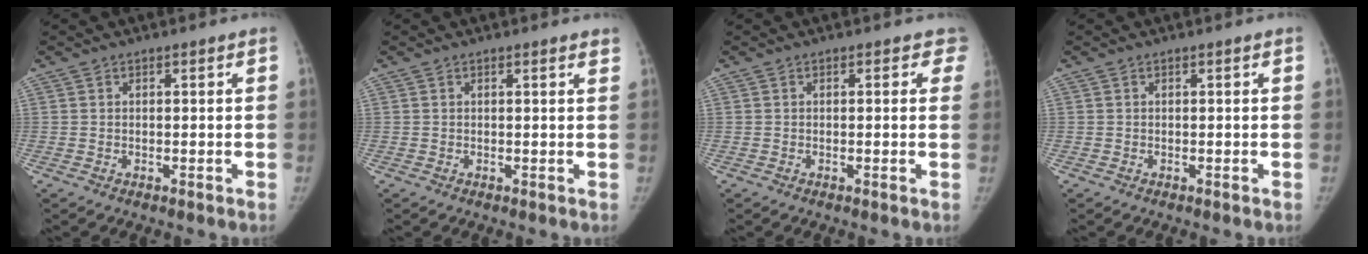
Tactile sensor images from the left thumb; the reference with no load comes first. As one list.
[{"total": 1.2, "force": [1.0, 0.1, 0.6], "torque": [-0.005, -0.002, 0.009]}, {"total": 2.1, "force": [1.2, 1.3, 1.1], "torque": [0.017, -0.001, 0.001]}, {"total": 0.0}]